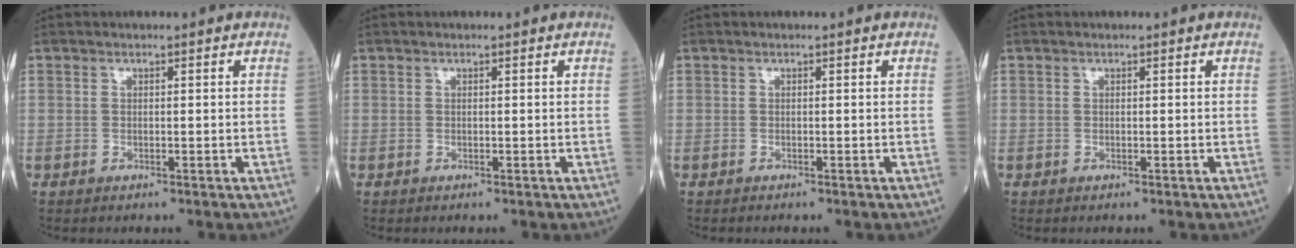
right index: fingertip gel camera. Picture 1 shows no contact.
{"total": 0.0}
{"total": 0.6, "force": [-0.6, 0.1, 0.1], "torque": [0.003, 0.000, -0.011]}
{"total": 0.0}